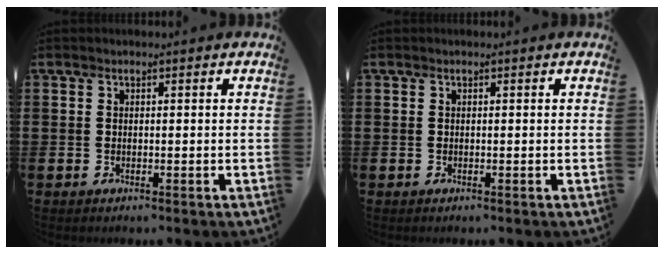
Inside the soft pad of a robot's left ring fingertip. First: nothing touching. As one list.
[{"total": 0.0}]